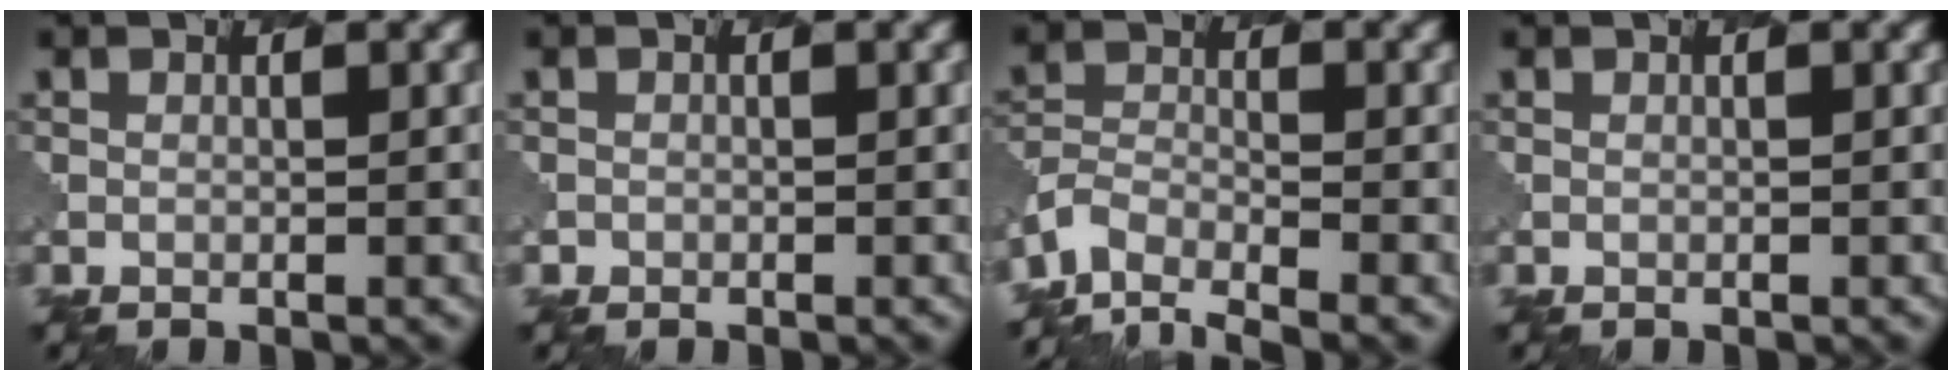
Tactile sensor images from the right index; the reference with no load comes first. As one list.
[{"total": 0.6, "force": [-0.3, 0.4, -0.2], "torque": [0.004, -0.003, -0.001]}, {"total": 4.7, "force": [-4.0, 1.9, 1.8], "torque": [-0.036, -0.012, -0.081]}, {"total": 0.0}]